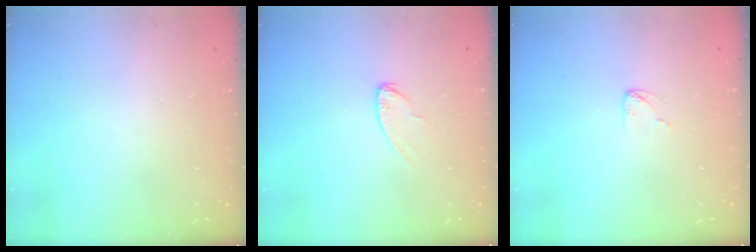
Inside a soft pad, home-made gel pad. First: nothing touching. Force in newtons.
{"total": 4.9, "press": 4.9, "slide": 0.5}
{"total": 3.0, "press": 2.9, "slide": 0.3}